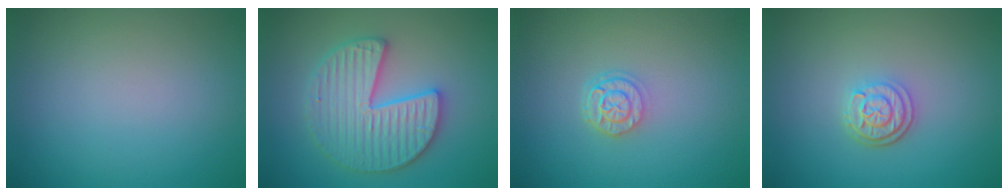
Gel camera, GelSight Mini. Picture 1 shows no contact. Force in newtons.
{"total": 6.0, "press": 5.9, "slide": 0.9}
{"total": 2.4, "press": 1.9, "slide": 1.5}
{"total": 3.0, "press": 2.5, "slide": 1.6}